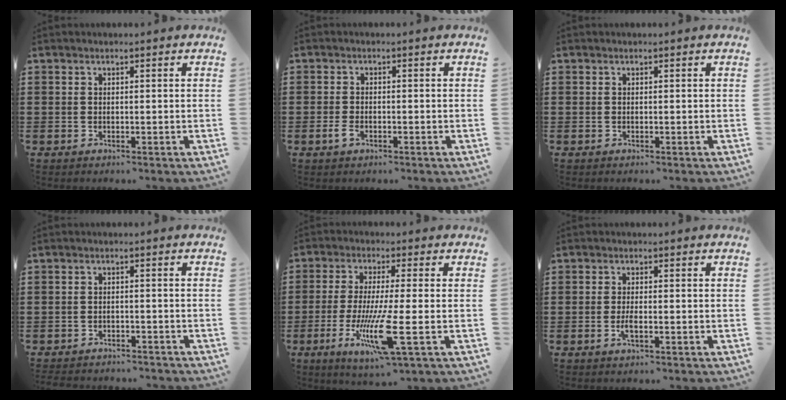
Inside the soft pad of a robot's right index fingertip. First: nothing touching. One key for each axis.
{"total": 1.9, "fx": -0.9, "fy": 0.9, "fz": 1.4, "tx": -0.042, "ty": -0.007, "tz": -0.021}
{"total": 0.0}
{"total": 2.1, "fx": -2.1, "fy": 0.2, "fz": -0.1, "tx": -0.004, "ty": -0.001, "tz": -0.045}
{"total": 11.5, "fx": -3.5, "fy": 0.9, "fz": 10.9, "tx": -0.226, "ty": -0.028, "tz": -0.066}
{"total": 2.0, "fx": -0.9, "fy": 0.4, "fz": 1.7, "tx": -0.039, "ty": -0.002, "tz": -0.018}